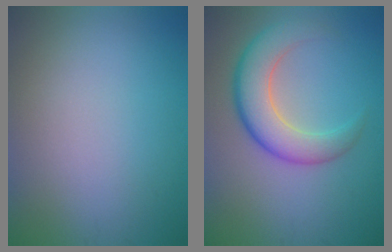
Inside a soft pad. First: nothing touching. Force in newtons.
{"total": 6.0, "press": 6.0, "slide": 0.3}